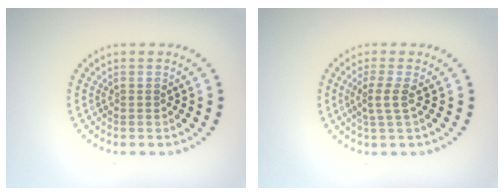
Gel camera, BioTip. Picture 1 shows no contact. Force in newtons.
{"total": 1.9, "press": 1.4, "slide": 1.3}